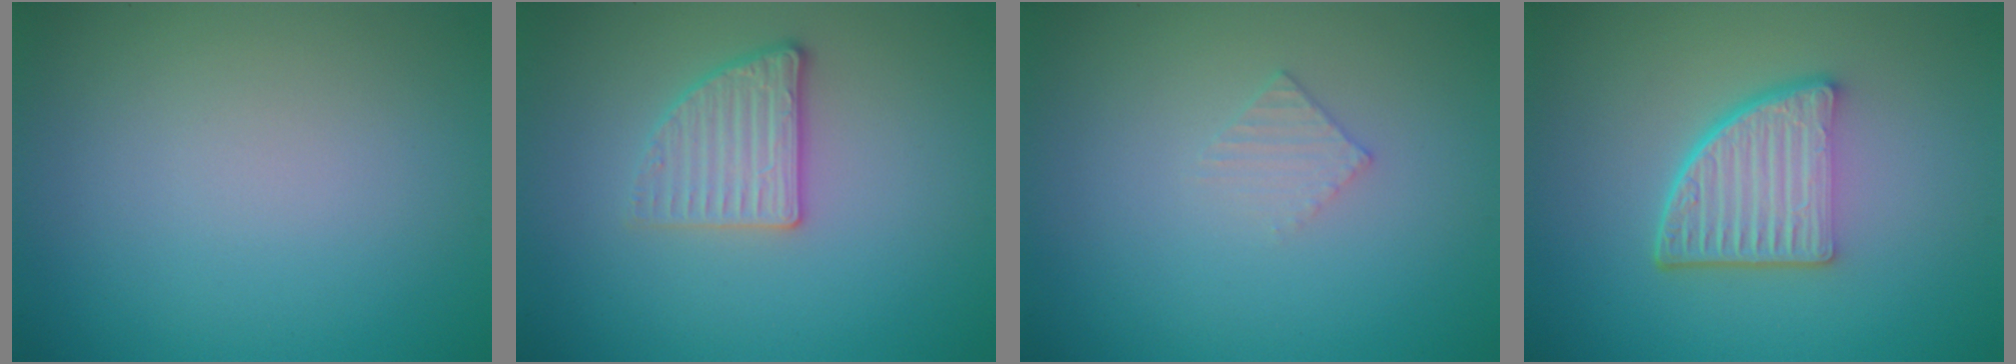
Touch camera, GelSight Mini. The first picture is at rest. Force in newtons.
{"total": 2.6, "press": 2.4, "slide": 1.0}
{"total": 1.1, "press": 1.1, "slide": 0.0}
{"total": 5.4, "press": 3.9, "slide": 3.8}